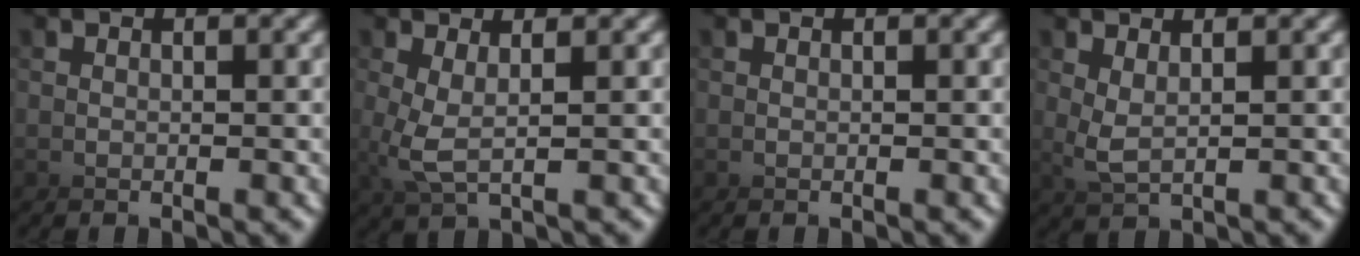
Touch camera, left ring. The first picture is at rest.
{"total": 1.9, "force": [0.1, -0.8, 1.6], "torque": [-0.077, -0.008, 0.009]}
{"total": 0.0}
{"total": 1.9, "force": [1.3, -1.4, 0.5], "torque": [-0.041, 0.001, 0.024]}